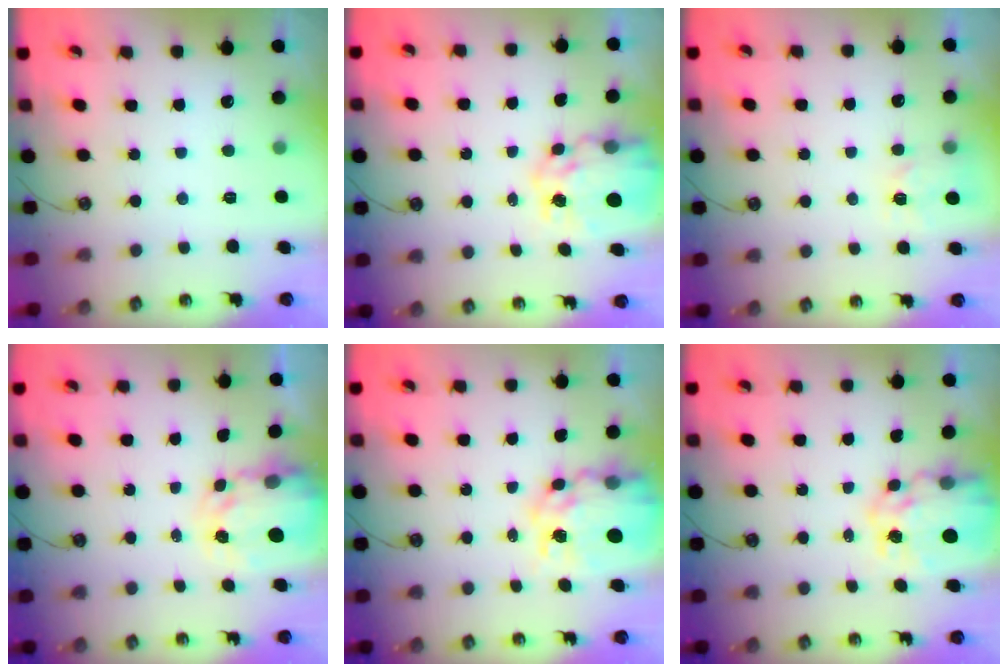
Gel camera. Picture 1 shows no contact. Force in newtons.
{"total": 11.4, "press": 11.4, "slide": 0.9}
{"total": 2.9, "press": 2.8, "slide": 0.4}
{"total": 5.9, "press": 5.8, "slide": 0.6}
{"total": 13.8, "press": 13.7, "slide": 1.1}
{"total": 11.4, "press": 11.4, "slide": 0.9}